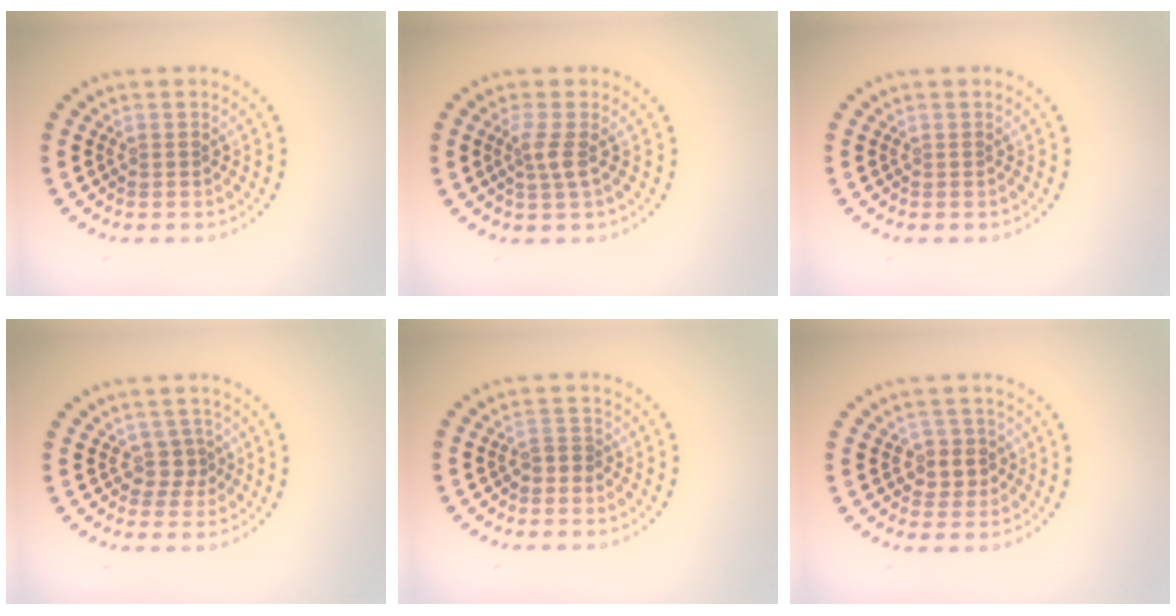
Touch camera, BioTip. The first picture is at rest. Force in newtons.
{"total": 1.7, "press": 1.4, "slide": 1.0}
{"total": 0.0}
{"total": 1.6, "press": 1.2, "slide": 1.1}
{"total": 1.2, "press": 1.0, "slide": 0.7}
{"total": 2.1, "press": 2.0, "slide": 0.8}